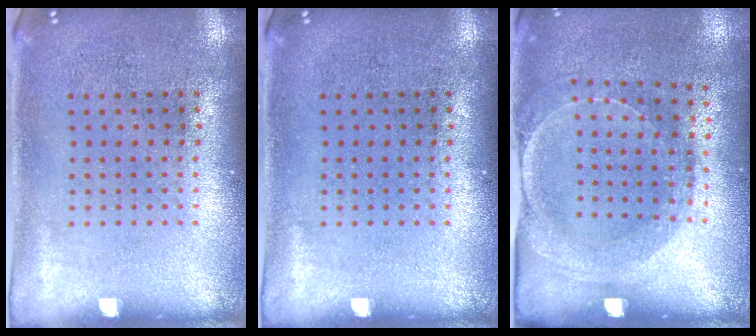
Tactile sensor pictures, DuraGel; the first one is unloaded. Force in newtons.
{"total": 0.0}
{"total": 1.5, "press": 1.4, "slide": 0.4}